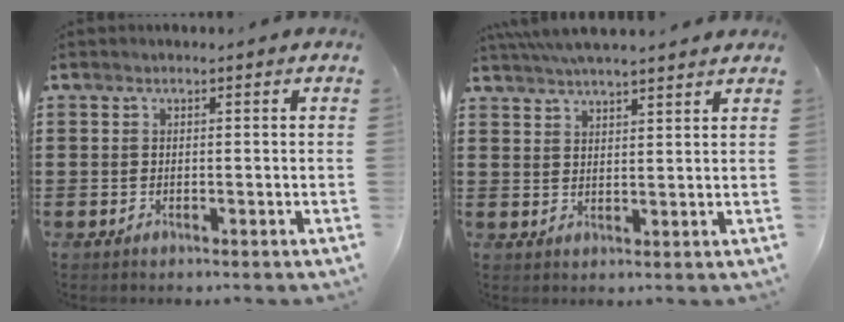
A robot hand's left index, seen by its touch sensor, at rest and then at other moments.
{"total": 4.3, "force": [4.1, 0.0, 1.4], "torque": [-0.038, -0.008, 0.077]}